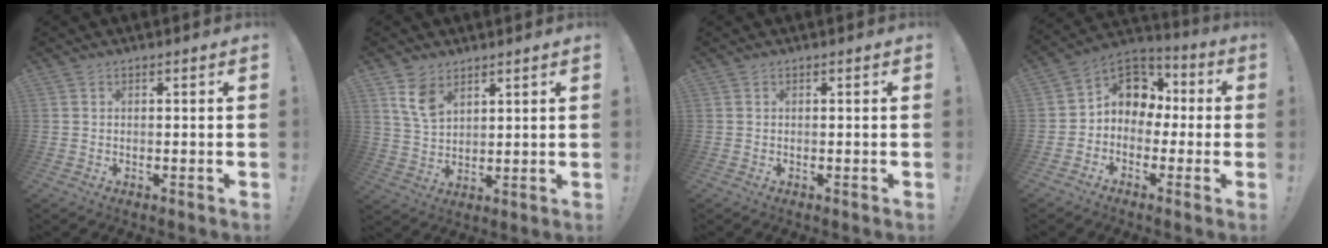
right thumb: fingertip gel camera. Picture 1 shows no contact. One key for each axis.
{"total": 7.8, "fx": 4.6, "fy": 4.6, "fz": 4.2, "tx": -0.075, "ty": -0.014, "tz": 0.091}
{"total": 0.0}
{"total": 9.7, "fx": 1.4, "fy": 8.4, "fz": 4.6, "tx": -0.065, "ty": -0.001, "tz": 0.033}